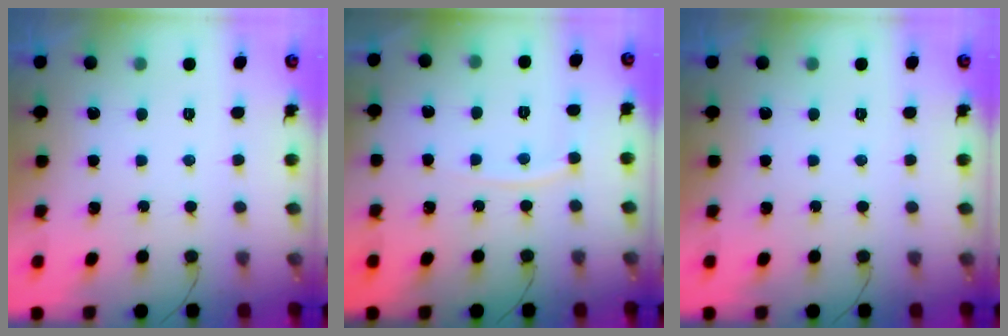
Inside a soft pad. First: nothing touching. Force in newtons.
{"total": 3.7, "press": 3.7, "slide": 0.4}
{"total": 0.0}